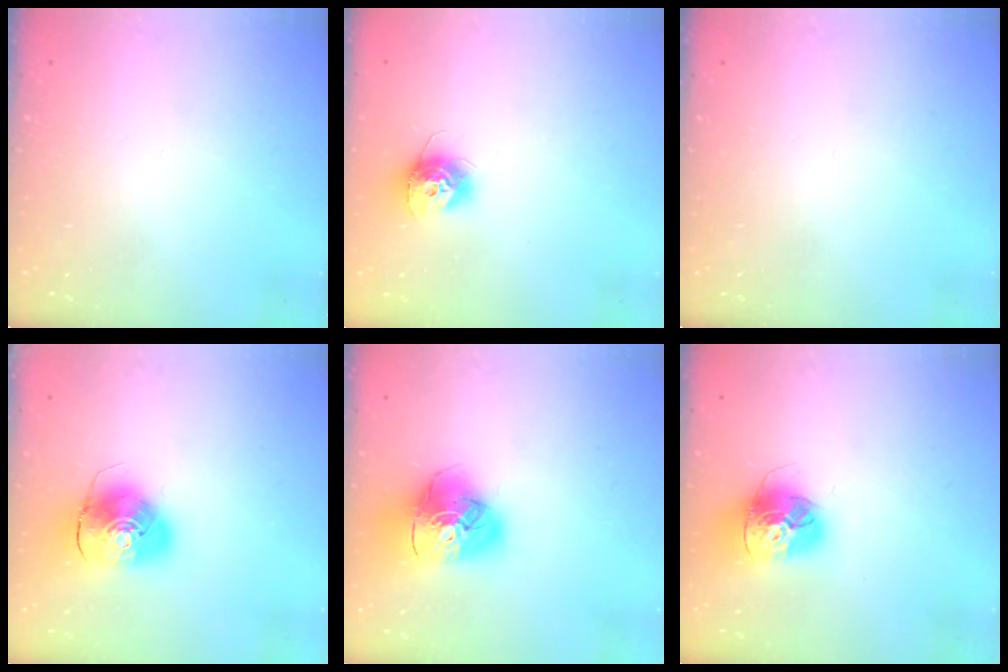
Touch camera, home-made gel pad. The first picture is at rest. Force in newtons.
{"total": 10.2, "press": 10.2, "slide": 0.4}
{"total": 0.0}
{"total": 10.5, "press": 10.4, "slide": 1.8}
{"total": 15.2, "press": 15.1, "slide": 1.9}
{"total": 15.7, "press": 15.6, "slide": 1.6}